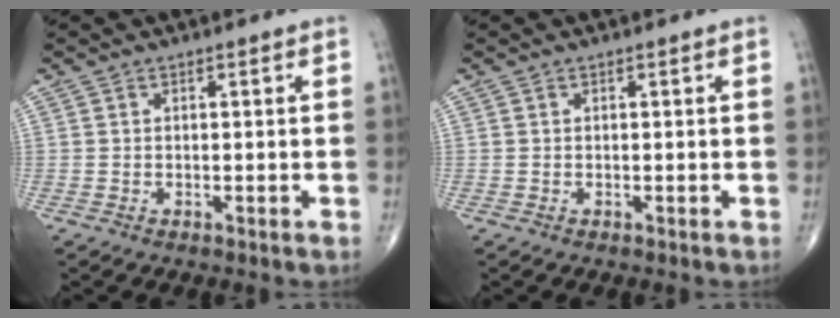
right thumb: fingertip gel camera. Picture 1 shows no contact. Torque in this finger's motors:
{"motor_torque": [0.02, 0.01, -0.01, 0.00, 0.01]}